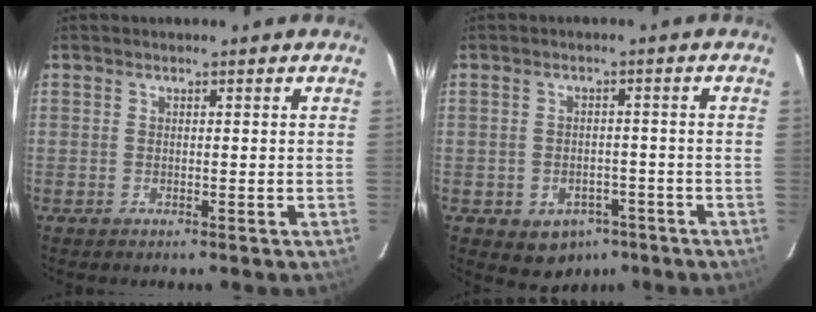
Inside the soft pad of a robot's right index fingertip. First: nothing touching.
{"total": 6.3, "force": [-3.5, 4.8, 2.0], "torque": [-0.042, 0.015, -0.026]}